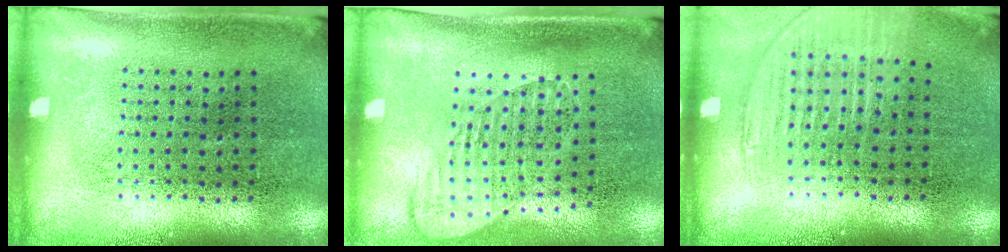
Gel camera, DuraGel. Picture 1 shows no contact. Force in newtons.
{"total": 1.4, "press": 1.1, "slide": 0.8}
{"total": 1.1, "press": 1.1, "slide": 0.4}